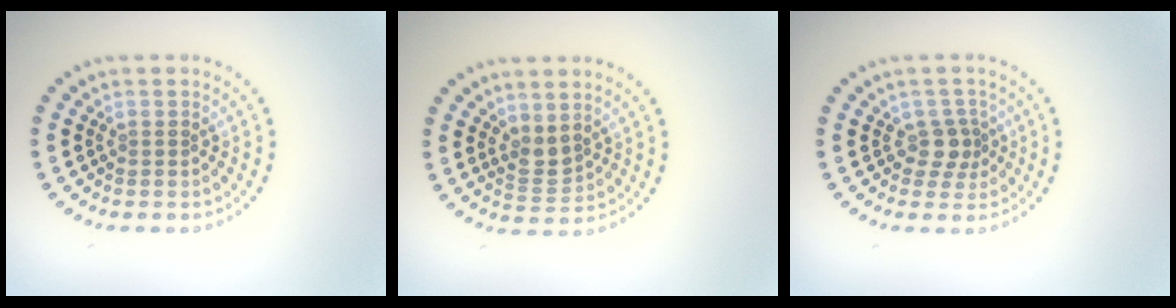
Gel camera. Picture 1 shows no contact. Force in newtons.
{"total": 1.9, "press": 1.5, "slide": 1.0}
{"total": 2.2, "press": 1.6, "slide": 1.4}